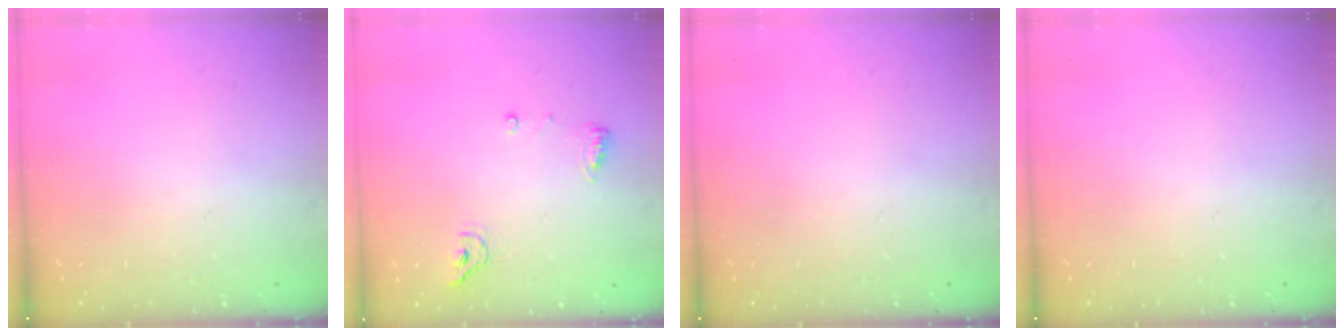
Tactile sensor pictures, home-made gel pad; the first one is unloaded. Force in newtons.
{"total": 8.1, "press": 7.2, "slide": 3.7}
{"total": 0.0}
{"total": 0.0}